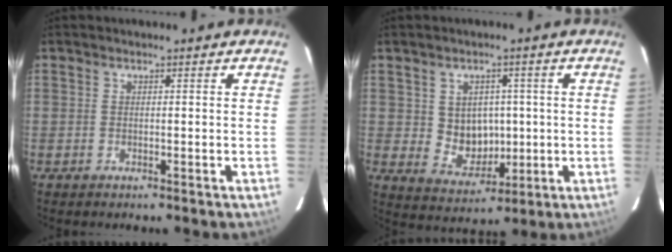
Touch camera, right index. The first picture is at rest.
{"total": 7.4, "force": [0.5, 6.6, 3.3], "torque": [-0.064, 0.005, 0.027]}